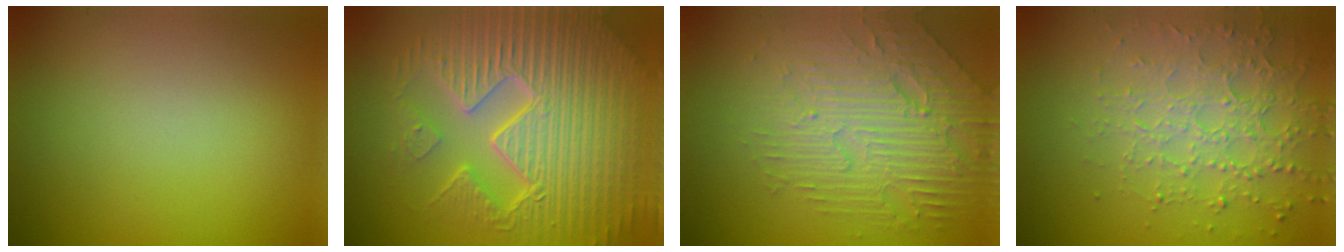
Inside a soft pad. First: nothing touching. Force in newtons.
{"total": 10.9, "press": 7.1, "slide": 8.3}
{"total": 5.9, "press": 4.5, "slide": 3.8}
{"total": 4.0, "press": 4.0, "slide": 0.3}